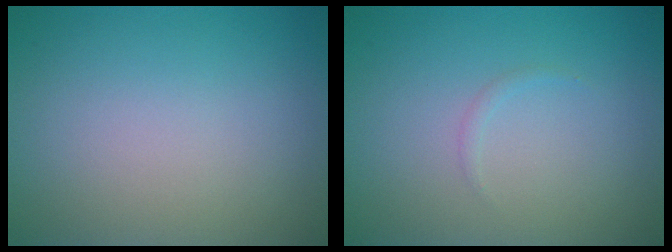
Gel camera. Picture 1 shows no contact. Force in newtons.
{"total": 0.5, "press": 0.5, "slide": 0.0}